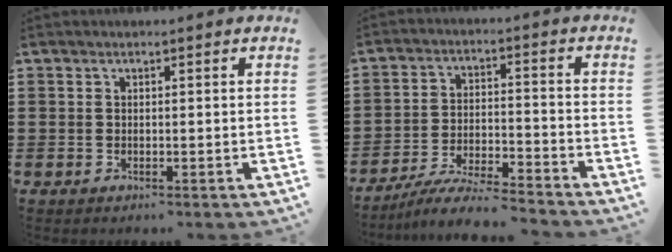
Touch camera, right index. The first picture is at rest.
{"total": 6.6, "force": [-6.2, -0.1, 2.1], "torque": [-0.043, -0.003, -0.121]}